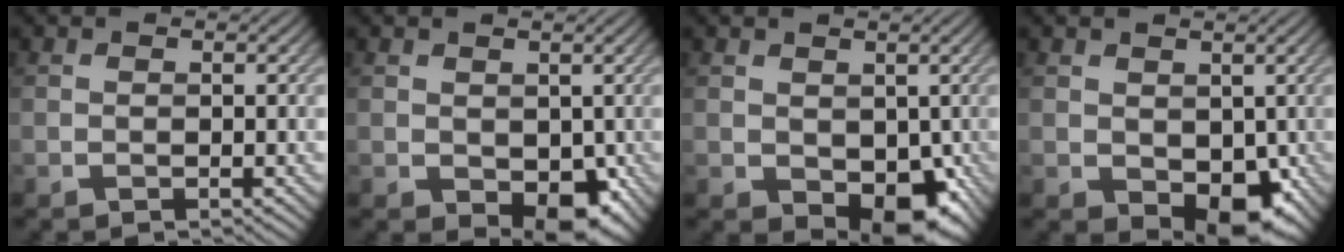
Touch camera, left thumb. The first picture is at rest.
{"total": 5.4, "force": [-0.9, 3.7, 3.9], "torque": [-0.068, -0.024, -0.005]}
{"total": 6.9, "force": [-1.2, 4.7, 4.9], "torque": [-0.084, -0.028, -0.007]}
{"total": 6.4, "force": [-1.0, 4.3, 4.6], "torque": [-0.081, -0.025, -0.005]}